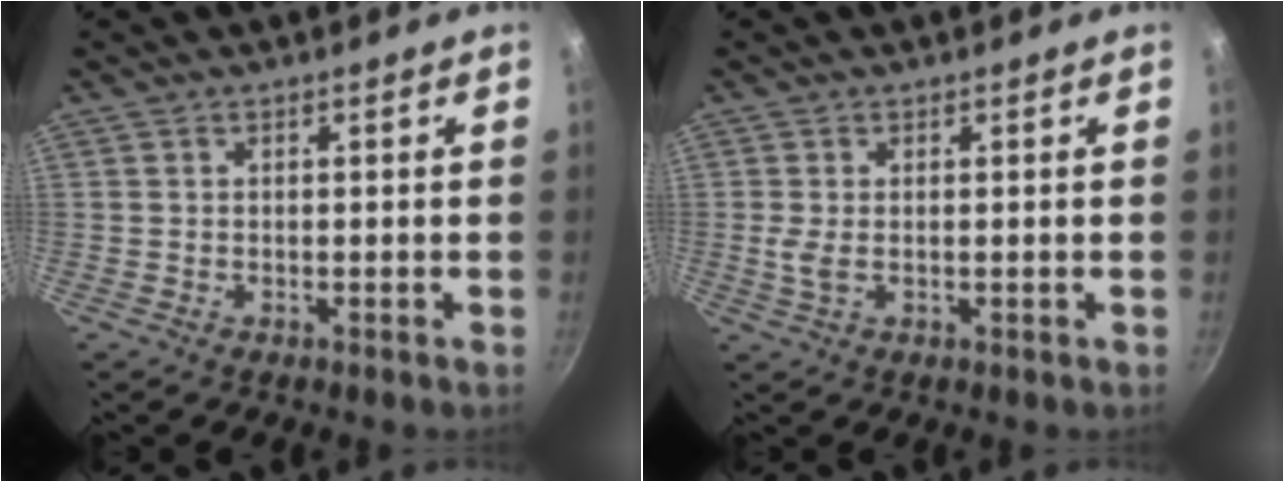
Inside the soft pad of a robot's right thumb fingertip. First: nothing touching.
{"total": 2.7, "force": [0.1, 1.3, 2.4], "torque": [-0.053, -0.003, 0.005]}